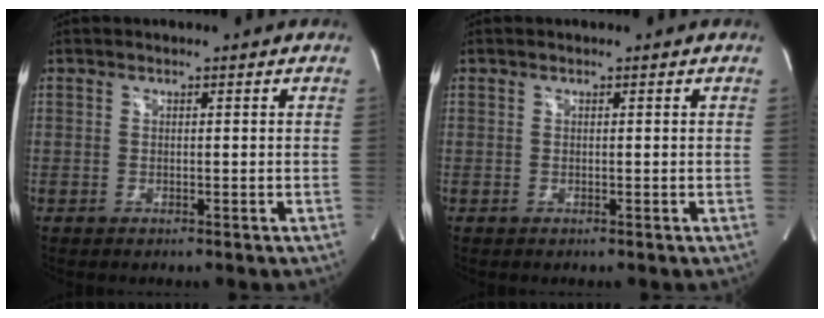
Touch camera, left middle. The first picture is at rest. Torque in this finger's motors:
{"motor_torque": [0.04, -0.02, -0.10, 0.00]}